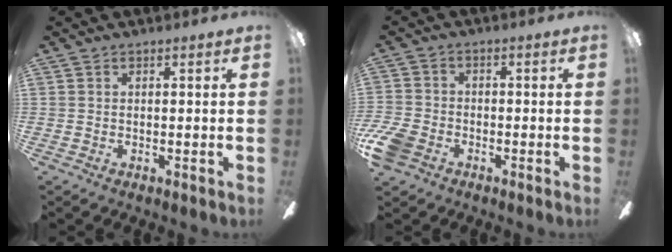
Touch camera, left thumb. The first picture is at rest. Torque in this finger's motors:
{"motor_torque": [-0.11, 0.23, -0.05, 0.14, 0.01]}